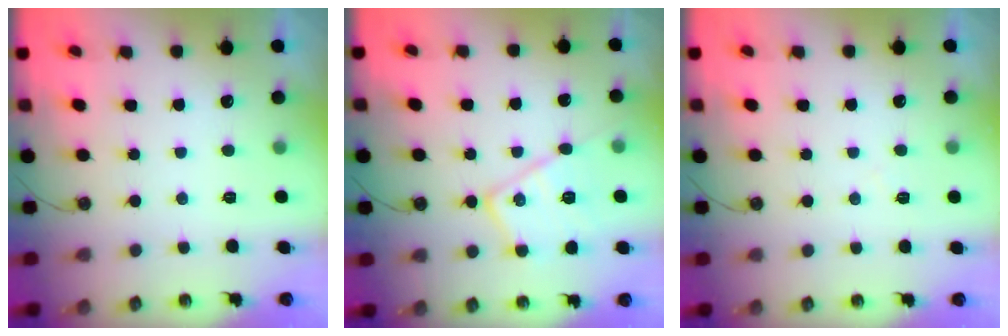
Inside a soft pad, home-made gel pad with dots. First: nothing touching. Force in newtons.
{"total": 14.8, "press": 14.8, "slide": 0.7}
{"total": 3.6, "press": 3.5, "slide": 0.5}